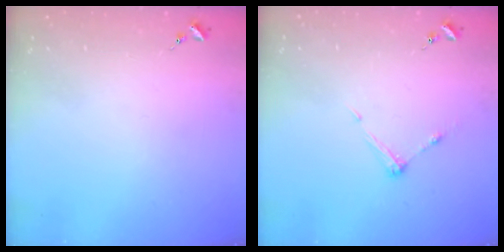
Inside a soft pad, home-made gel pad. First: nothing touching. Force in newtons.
{"total": 5.3, "press": 5.2, "slide": 0.2}